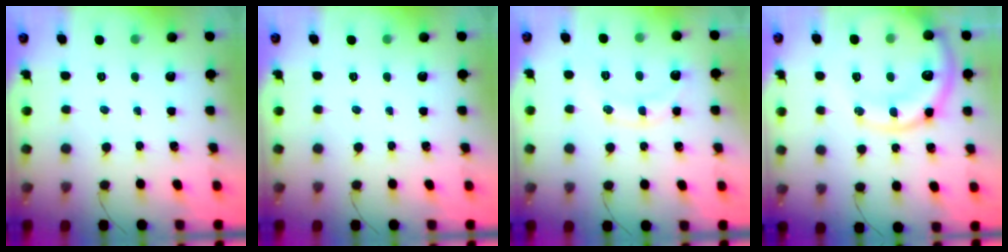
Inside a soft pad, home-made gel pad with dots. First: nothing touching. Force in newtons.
{"total": 0.0}
{"total": 10.2, "press": 10.2, "slide": 0.6}
{"total": 18.3, "press": 18.1, "slide": 2.7}